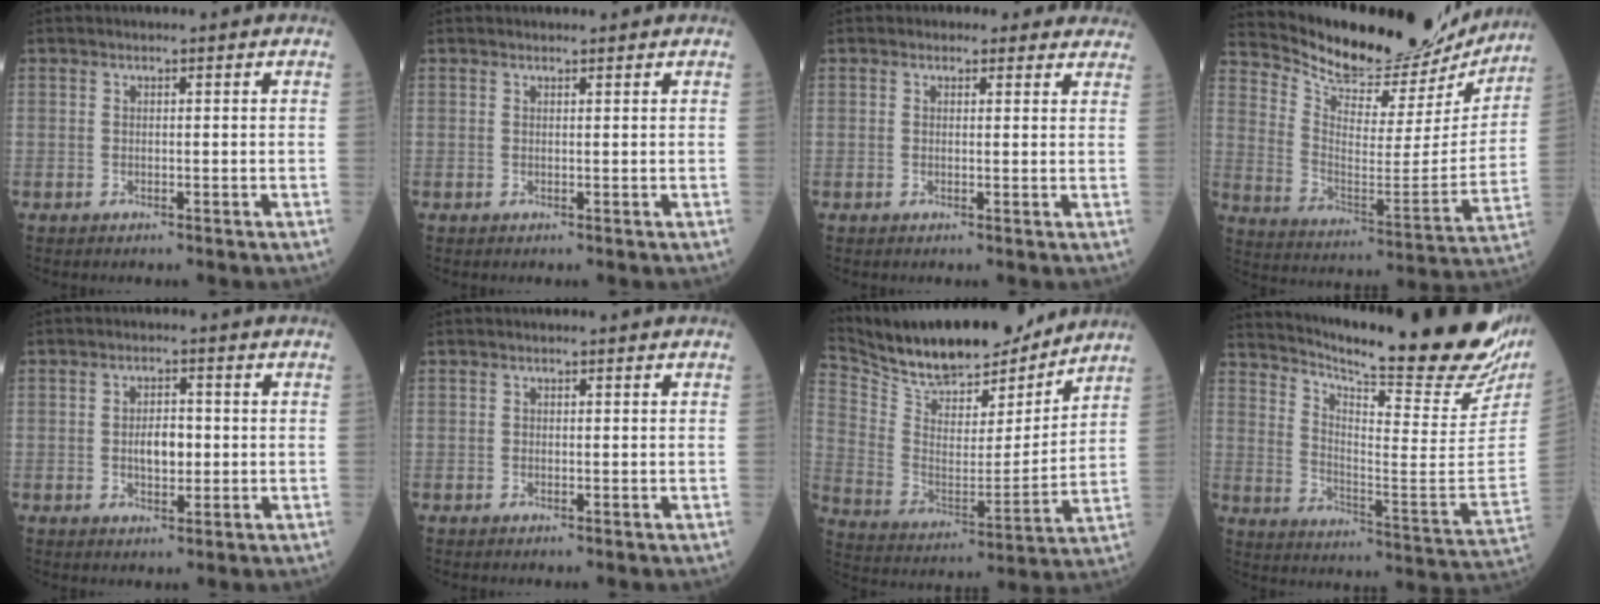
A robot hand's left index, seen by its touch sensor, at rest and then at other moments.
{"total": 1.2, "force": [1.2, 0.1, 0.1], "torque": [-0.010, 0.006, 0.019]}
{"total": 2.2, "force": [1.7, 1.2, 0.3], "torque": [0.005, 0.000, 0.007]}
{"total": 22.0, "force": [20.8, 4.9, 5.2], "torque": [-0.099, -0.055, 0.297]}
{"total": 3.9, "force": [-0.1, 1.9, 3.4], "torque": [-0.058, 0.002, 0.000]}
{"total": 0.0}
{"total": 20.3, "force": [18.2, 5.4, 7.3], "torque": [-0.139, -0.004, 0.300]}
{"total": 27.9, "force": [24.0, 2.1, 14.1], "torque": [-0.233, -0.096, 0.316]}